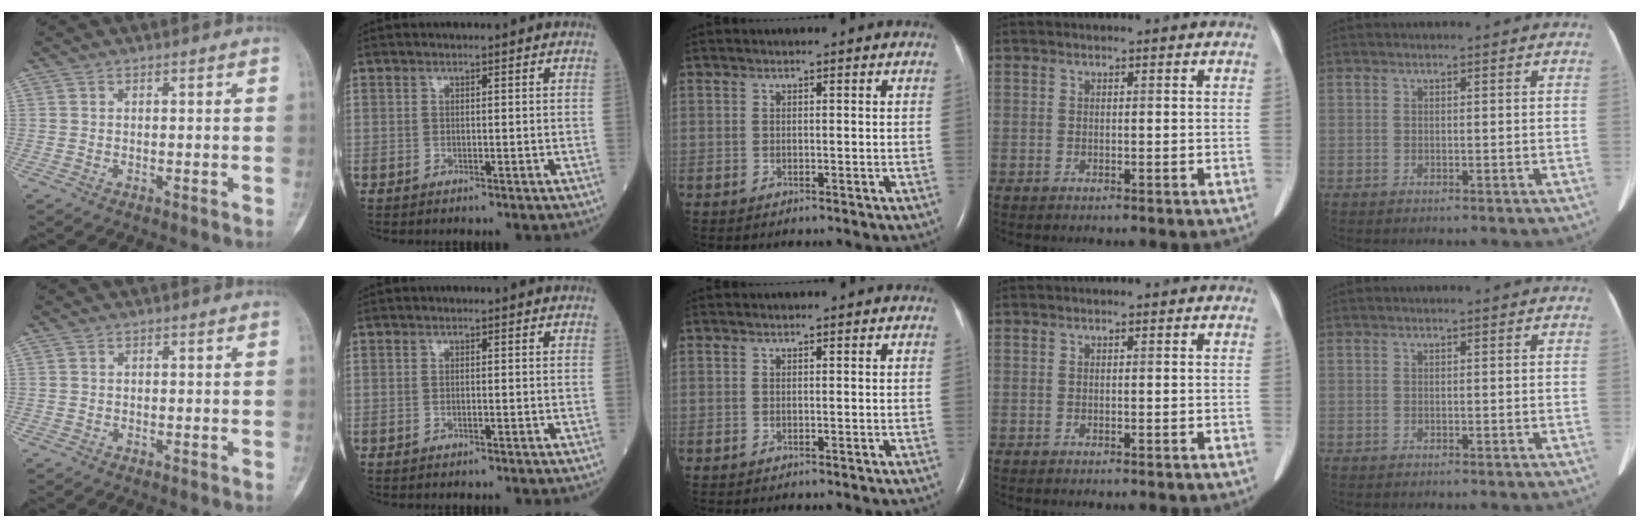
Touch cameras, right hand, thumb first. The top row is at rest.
{"thumb": {"total": 0.5, "force": [-0.1, 0.5, 0.0], "torque": [0.003, 0.005, -0.002]}, "index": {"total": 0.6, "force": [-0.1, 0.1, 0.6], "torque": [-0.012, 0.000, -0.001]}}